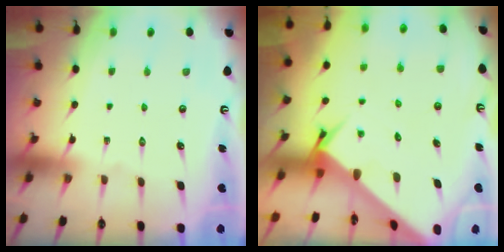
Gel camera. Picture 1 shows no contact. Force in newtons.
{"total": 3.6, "press": 3.6, "slide": 0.3}